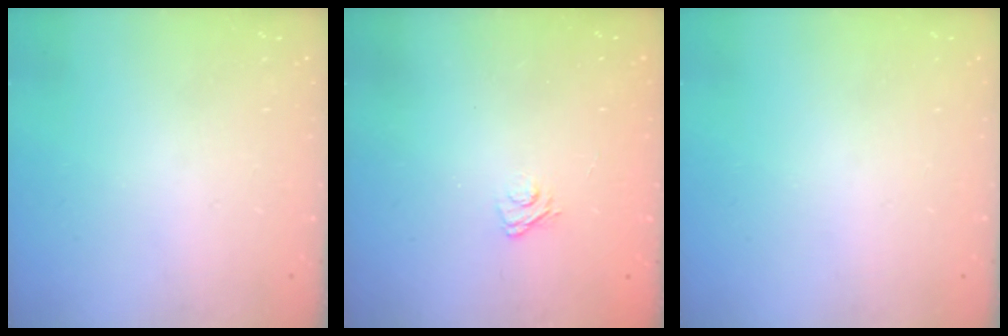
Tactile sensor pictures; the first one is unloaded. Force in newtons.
{"total": 2.9, "press": 2.6, "slide": 1.2}
{"total": 0.0}